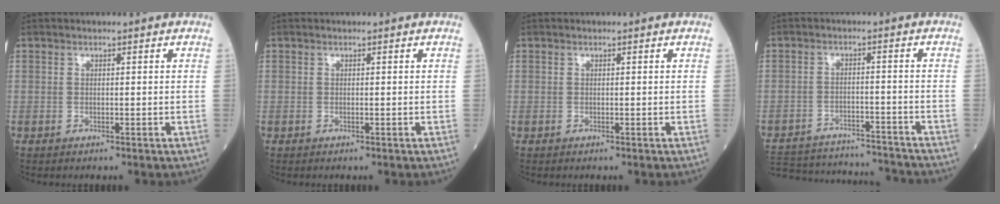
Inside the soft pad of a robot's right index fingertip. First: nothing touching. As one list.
[{"total": 0.0}, {"total": 0.0}, {"total": 20.5, "force": [-19.5, 3.0, 5.8], "torque": [-0.137, -0.011, -0.272]}]